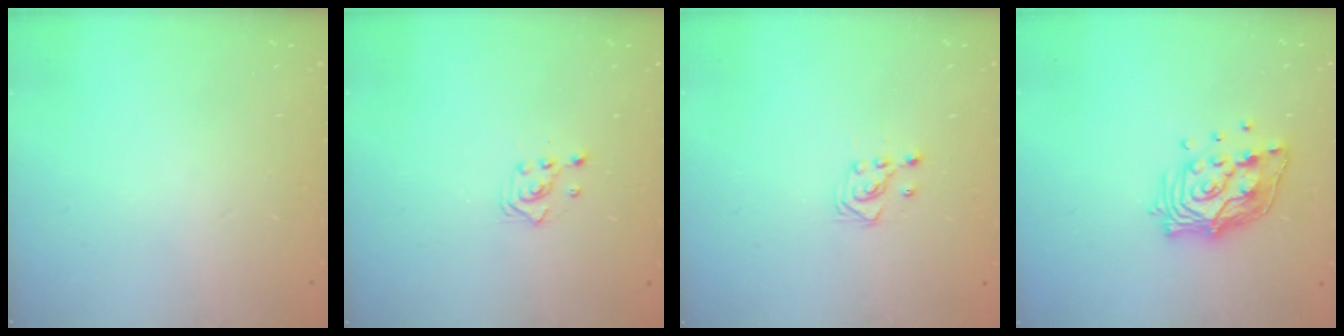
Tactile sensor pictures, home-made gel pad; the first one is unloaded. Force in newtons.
{"total": 2.5, "press": 2.5, "slide": 0.3}
{"total": 2.9, "press": 2.9, "slide": 0.3}
{"total": 13.4, "press": 13.3, "slide": 1.3}